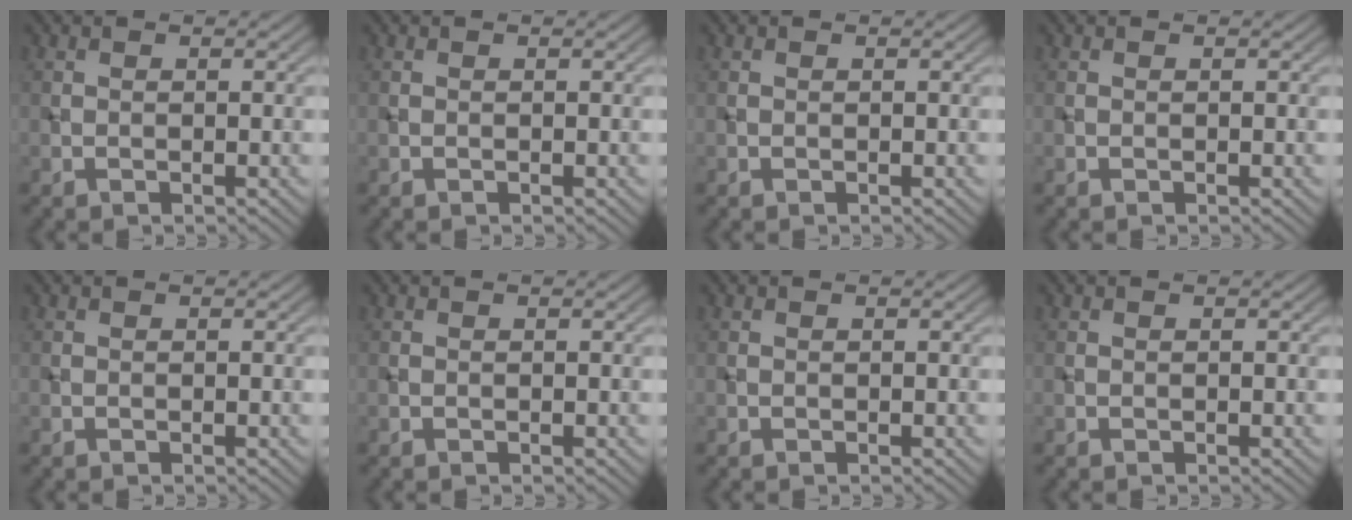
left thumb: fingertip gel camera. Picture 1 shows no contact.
{"total": 0.0}
{"total": 0.0}
{"total": 0.0}
{"total": 0.0}
{"total": 0.0}
{"total": 0.0}
{"total": 0.0}